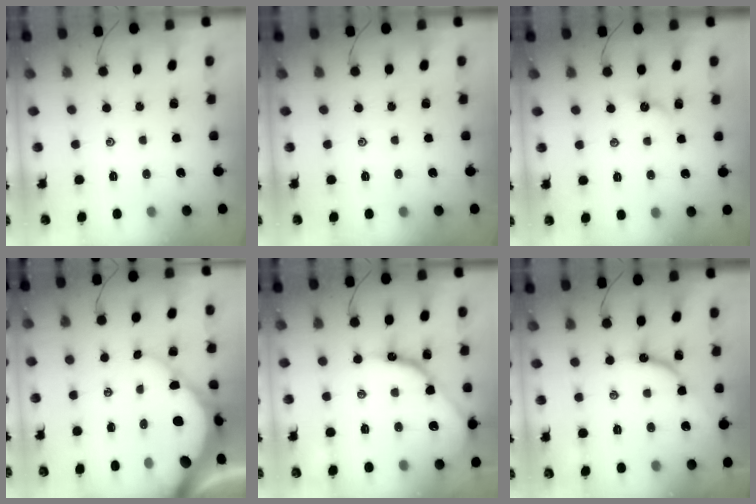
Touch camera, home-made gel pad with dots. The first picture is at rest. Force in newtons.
{"total": 0.0}
{"total": 4.6, "press": 4.5, "slide": 0.8}
{"total": 10.8, "press": 10.7, "slide": 1.0}
{"total": 13.3, "press": 13.3, "slide": 1.3}
{"total": 8.9, "press": 8.9, "slide": 0.3}